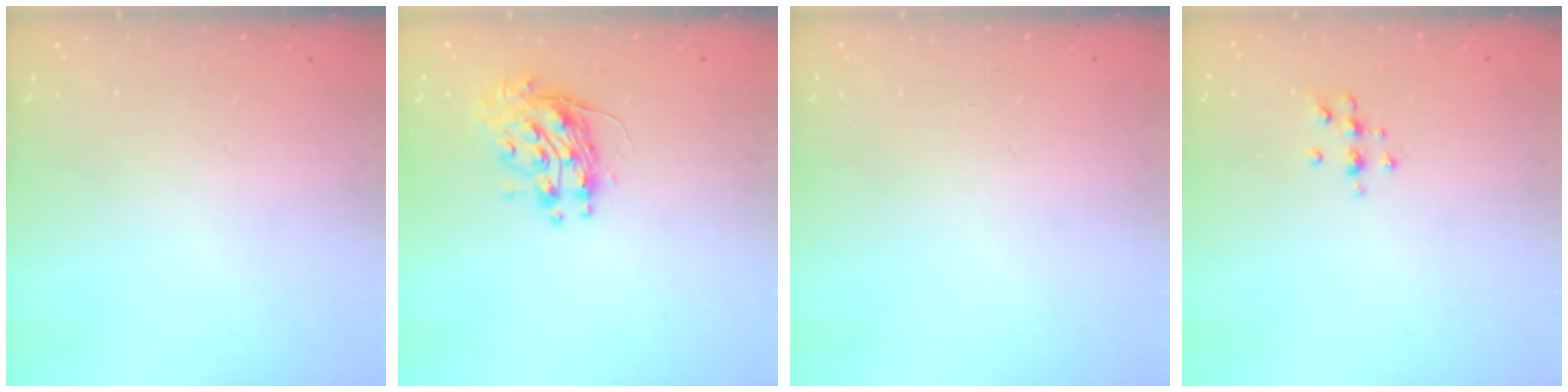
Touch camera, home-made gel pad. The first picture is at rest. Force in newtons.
{"total": 10.9, "press": 10.8, "slide": 0.8}
{"total": 0.0}
{"total": 5.7, "press": 5.7, "slide": 0.8}